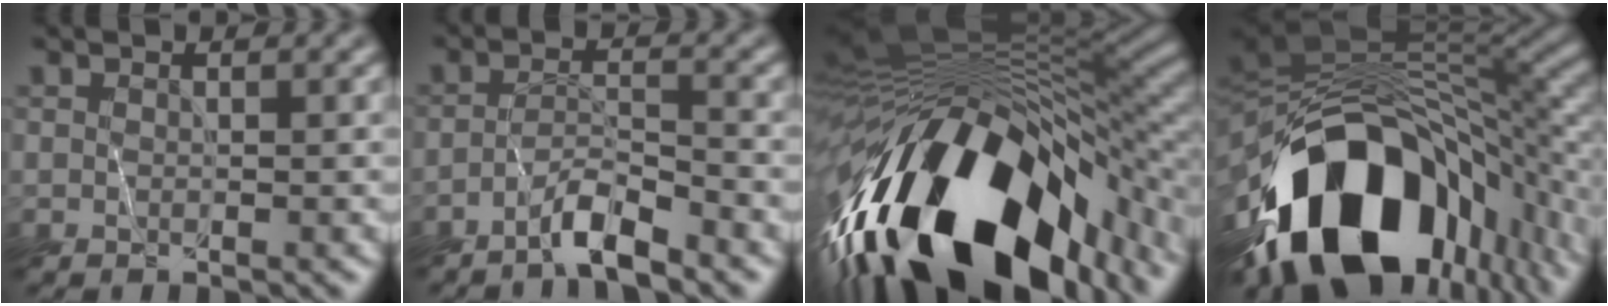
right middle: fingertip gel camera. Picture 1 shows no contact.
{"total": 3.4, "force": [-3.1, -0.4, 1.3], "torque": [-0.027, 0.002, -0.068]}
{"total": 16.3, "force": [-8.1, 6.0, 12.8], "torque": [-0.225, 0.004, -0.139]}
{"total": 16.7, "force": [-8.3, 8.3, 11.8], "torque": [-0.200, -0.023, -0.122]}